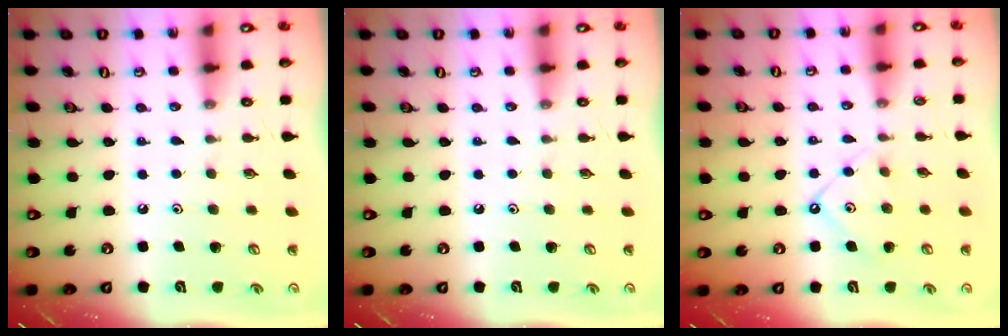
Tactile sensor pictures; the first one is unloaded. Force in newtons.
{"total": 0.0}
{"total": 7.7, "press": 7.7, "slide": 0.8}